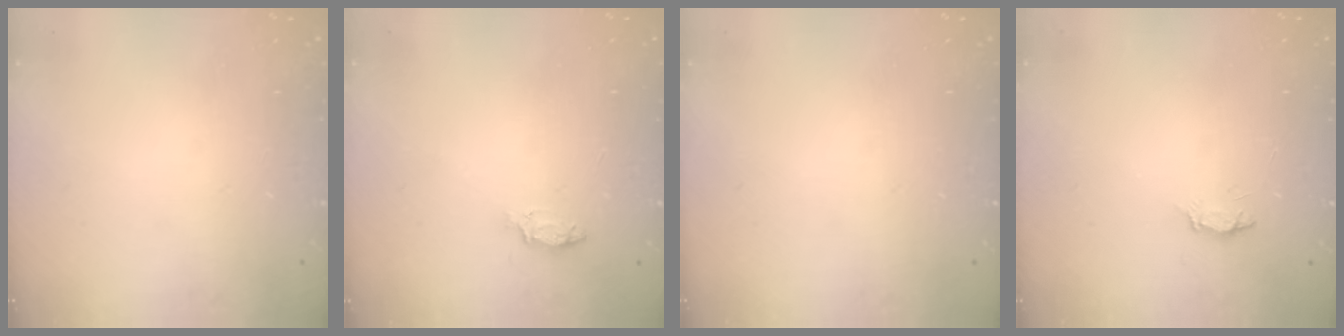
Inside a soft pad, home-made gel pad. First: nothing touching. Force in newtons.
{"total": 3.5, "press": 3.5, "slide": 0.4}
{"total": 0.0}
{"total": 3.4, "press": 3.3, "slide": 0.5}